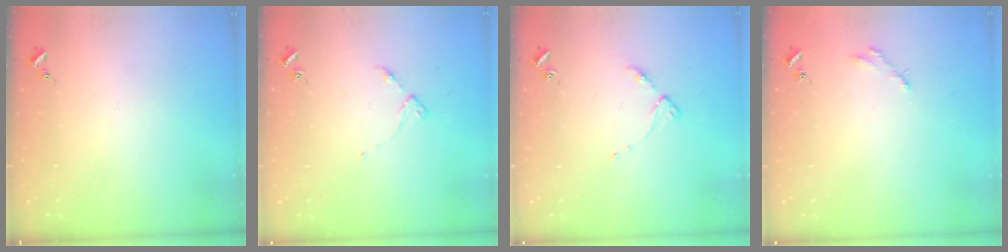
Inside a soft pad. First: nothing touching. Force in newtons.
{"total": 3.3, "press": 3.3, "slide": 0.4}
{"total": 4.5, "press": 4.4, "slide": 0.6}
{"total": 2.5, "press": 2.5, "slide": 0.2}